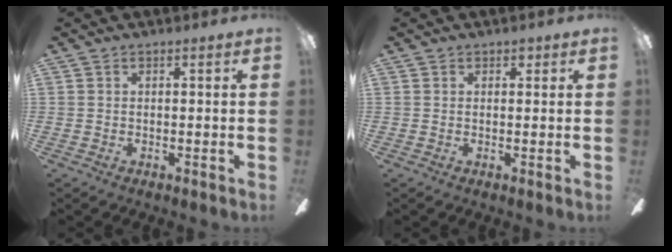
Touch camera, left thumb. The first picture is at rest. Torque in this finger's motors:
{"motor_torque": [0.08, -0.10, 0.68, -0.02, 0.00]}